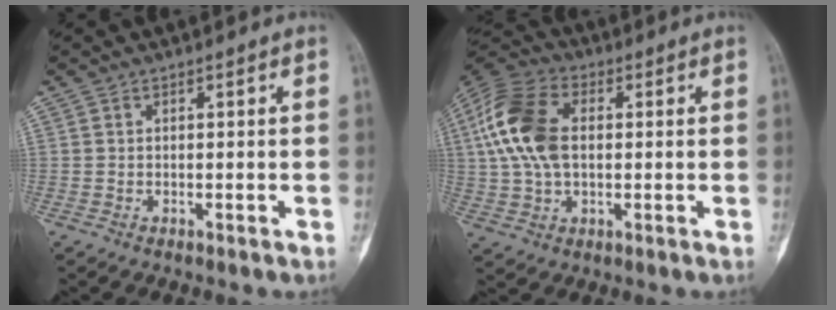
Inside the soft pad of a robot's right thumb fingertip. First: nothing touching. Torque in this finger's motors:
{"motor_torque": [0.01, 2.13, 0.20, 0.16, 0.24]}